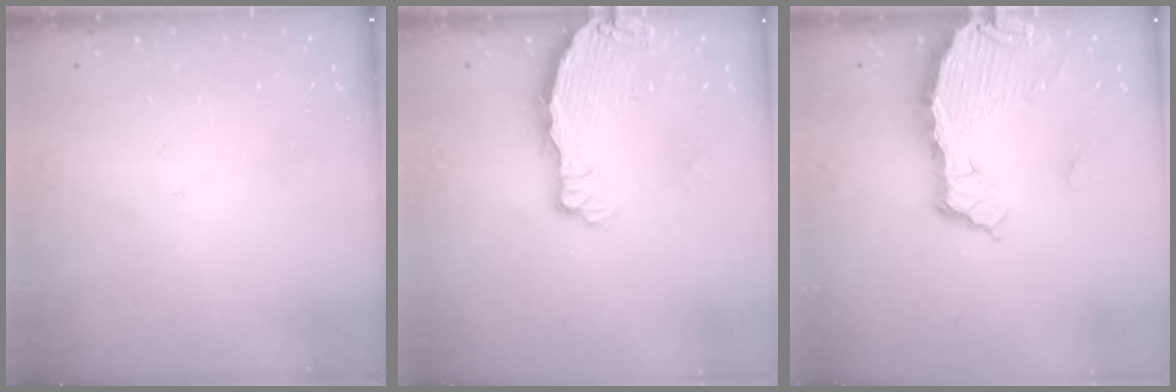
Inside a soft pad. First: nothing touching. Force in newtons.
{"total": 3.7, "press": 3.7, "slide": 0.4}
{"total": 6.2, "press": 6.1, "slide": 0.7}